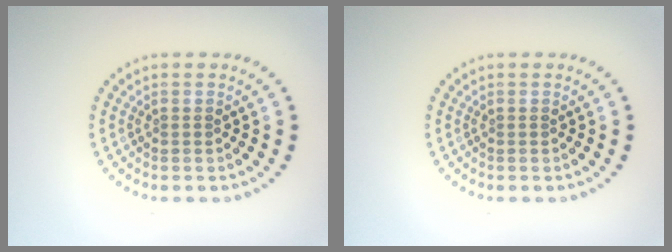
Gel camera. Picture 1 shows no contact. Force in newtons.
{"total": 0.0}